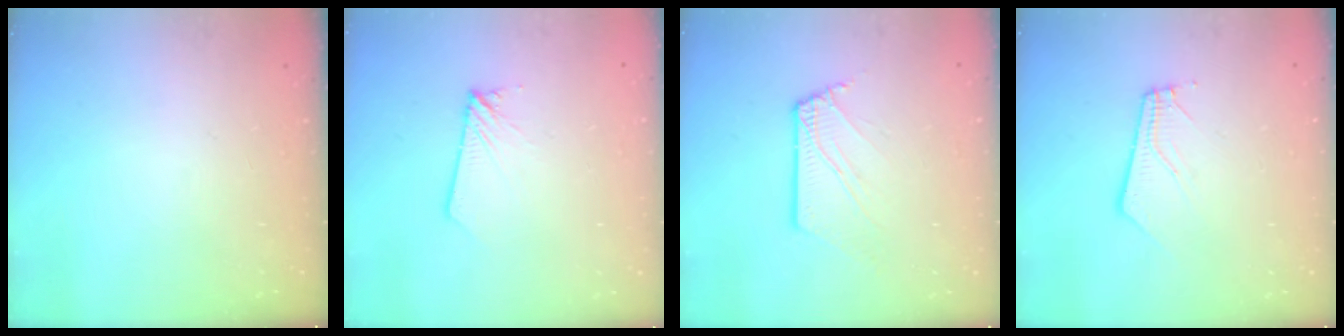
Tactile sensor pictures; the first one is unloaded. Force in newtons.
{"total": 1.8, "press": 1.8, "slide": 0.1}
{"total": 3.3, "press": 3.2, "slide": 0.3}
{"total": 3.7, "press": 3.7, "slide": 0.2}